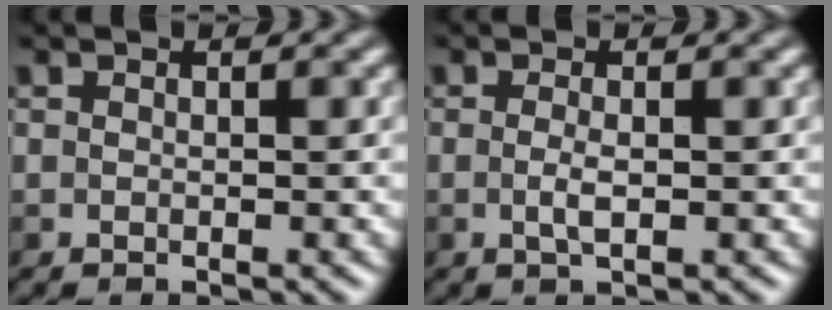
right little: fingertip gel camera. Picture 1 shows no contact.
{"total": 1.3, "force": [-0.3, 0.3, 1.3], "torque": [-0.030, 0.000, -0.003]}